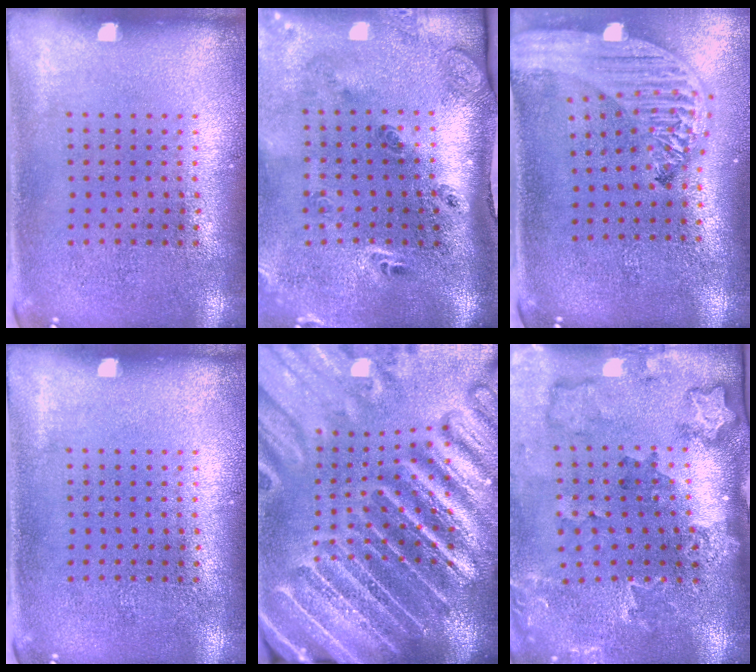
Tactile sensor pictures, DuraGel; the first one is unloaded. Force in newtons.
{"total": 3.0, "press": 1.9, "slide": 2.4}
{"total": 3.2, "press": 2.5, "slide": 2.0}
{"total": 0.0}
{"total": 5.5, "press": 4.8, "slide": 2.7}
{"total": 2.0, "press": 1.9, "slide": 0.4}